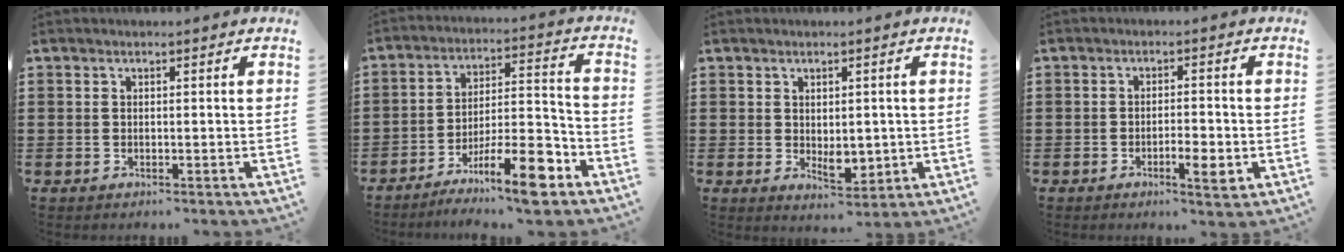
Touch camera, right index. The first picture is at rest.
{"total": 11.3, "force": [-7.2, 2.3, 8.4], "torque": [-0.136, 0.021, -0.128]}
{"total": 3.6, "force": [0.4, 2.4, 2.6], "torque": [-0.036, -0.002, 0.006]}
{"total": 4.0, "force": [-1.6, 1.1, 3.5], "torque": [-0.058, 0.002, -0.029]}